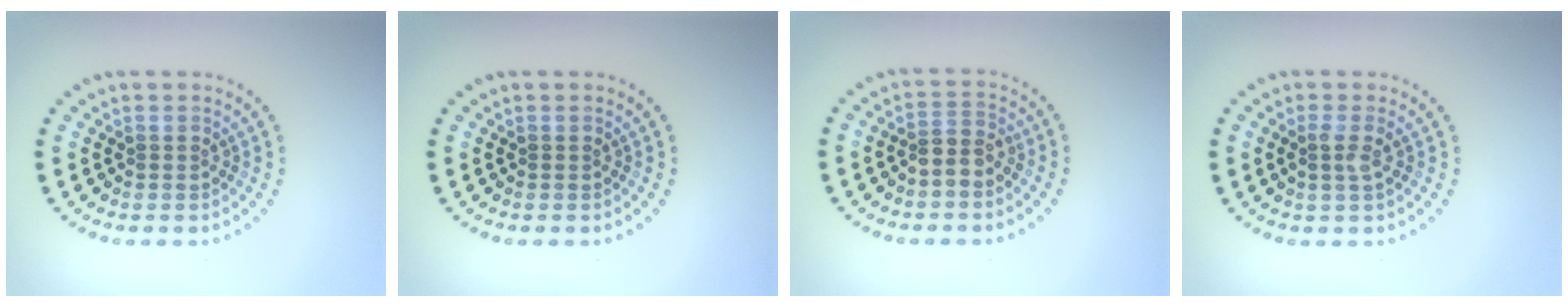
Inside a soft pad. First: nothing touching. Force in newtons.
{"total": 0.0}
{"total": 2.2, "press": 1.9, "slide": 1.2}
{"total": 1.3, "press": 1.1, "slide": 0.7}